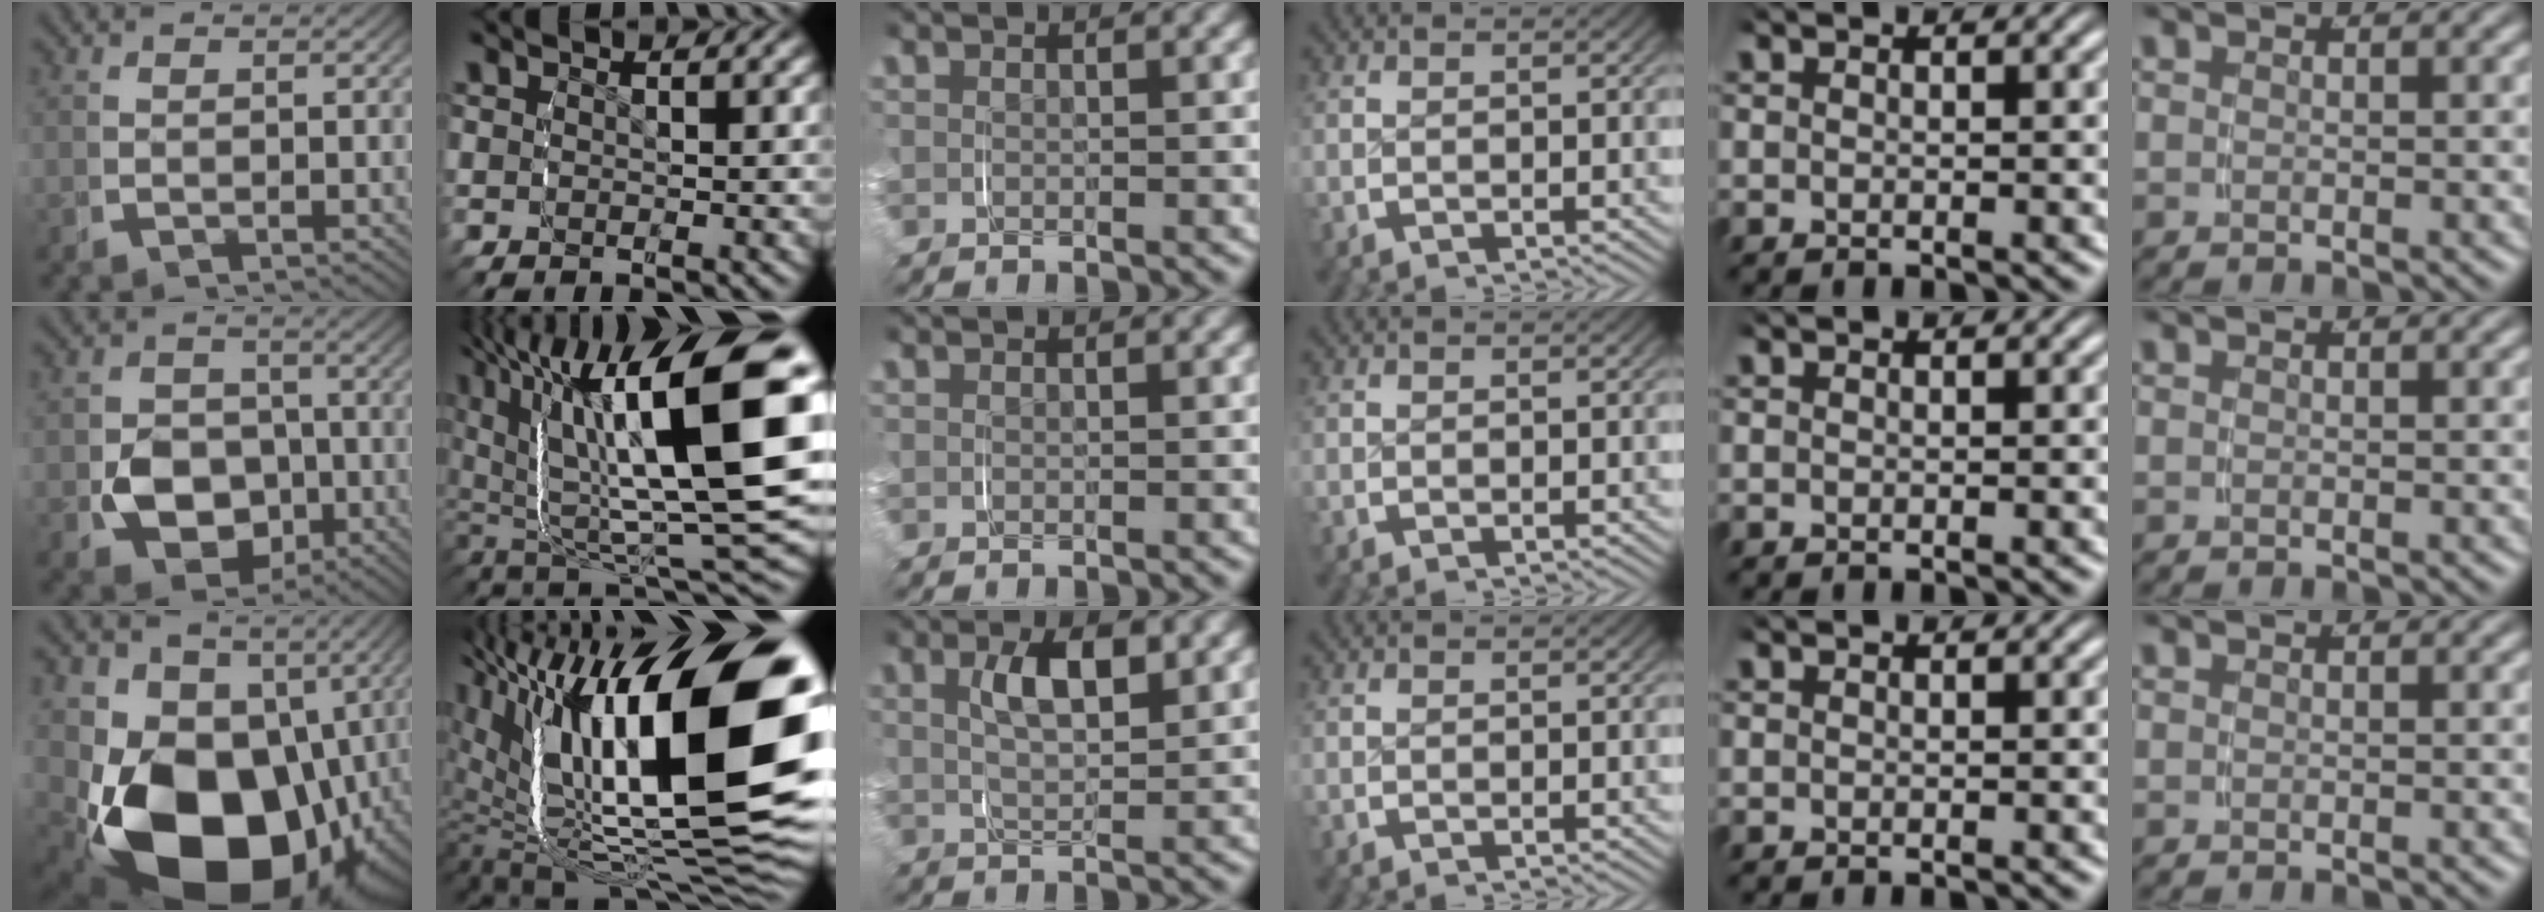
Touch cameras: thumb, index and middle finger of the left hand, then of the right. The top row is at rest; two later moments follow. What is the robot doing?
{"motion": "grasp_and_lifting", "object": "key"}